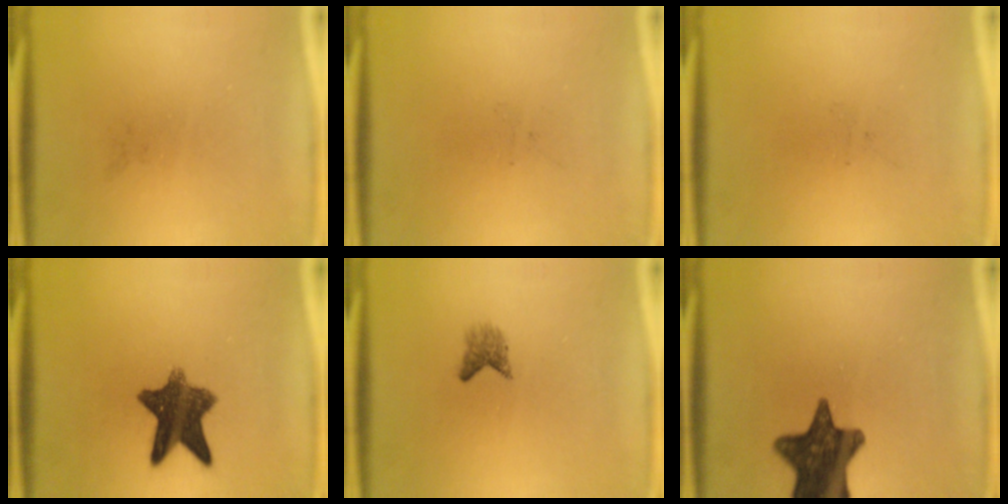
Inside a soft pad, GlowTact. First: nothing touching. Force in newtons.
{"total": 0.0}
{"total": 0.0}
{"total": 10.2}
{"total": 1.8}
{"total": 13.7}